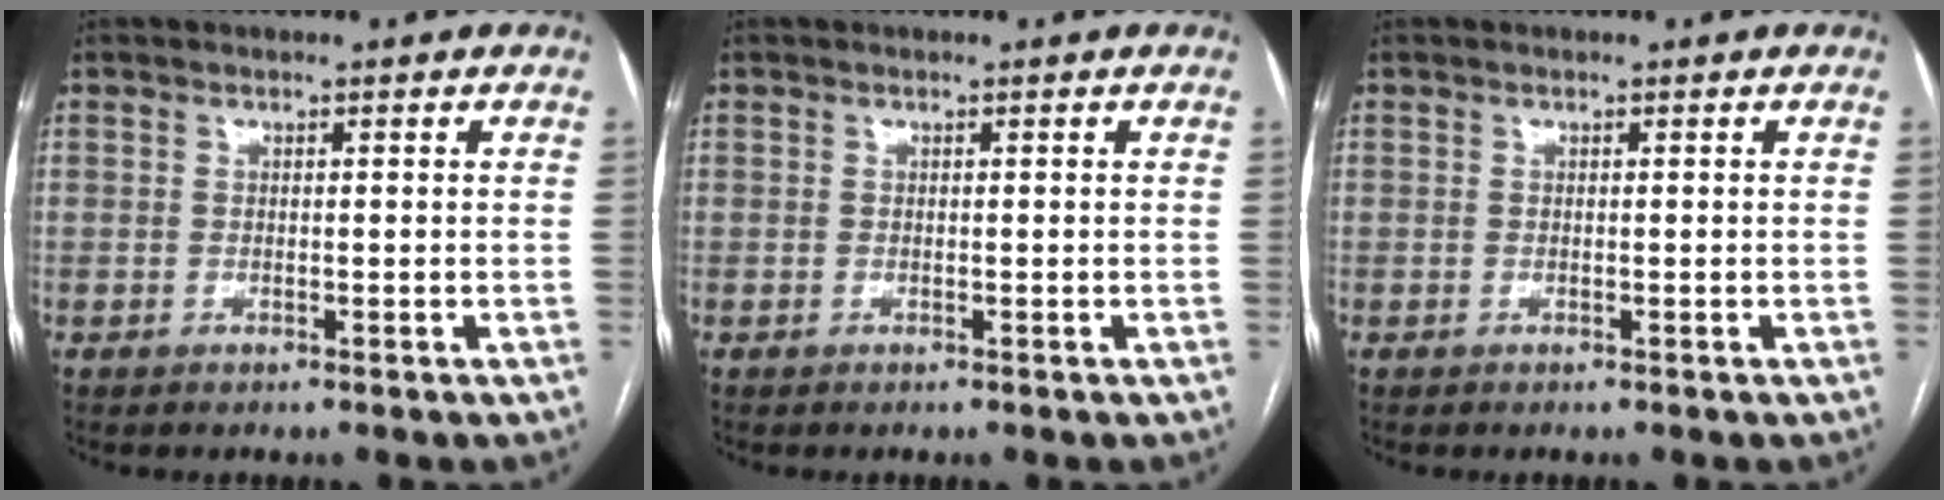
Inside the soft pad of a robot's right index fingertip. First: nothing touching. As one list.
[{"total": 0.0}, {"total": 0.0}]